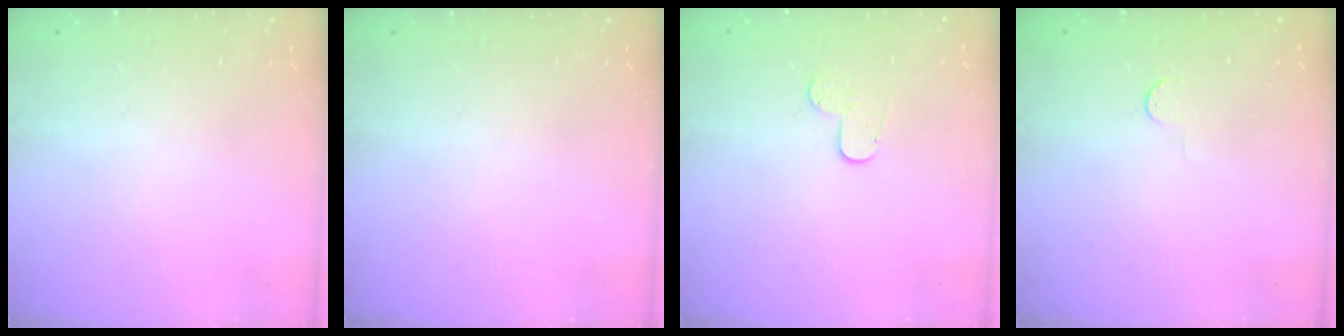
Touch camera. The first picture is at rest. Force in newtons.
{"total": 0.0}
{"total": 4.5, "press": 4.5, "slide": 0.4}
{"total": 2.8, "press": 2.8, "slide": 0.4}